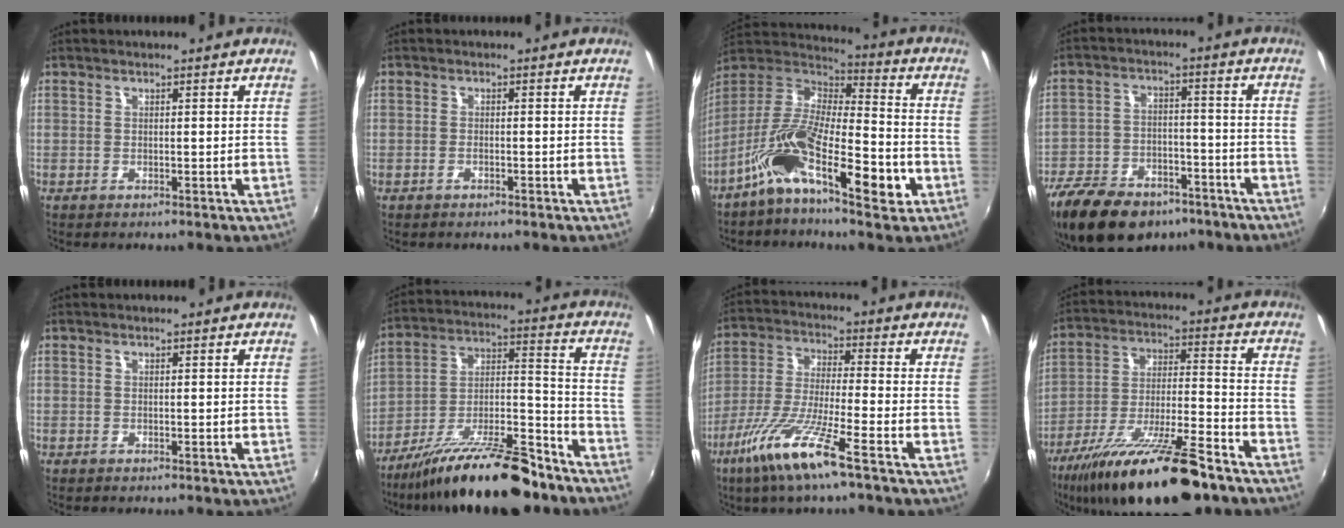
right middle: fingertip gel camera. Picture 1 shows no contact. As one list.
[{"total": 1.1, "force": [-0.8, 0.3, 0.7], "torque": [-0.017, 0.001, -0.018]}, {"total": 18.0, "force": [-8.9, 5.3, 14.7], "torque": [-0.254, -0.008, -0.166]}, {"total": 20.6, "force": [-14.5, 10.4, 10.1], "torque": [-0.228, -0.015, -0.223]}, {"total": 0.0}, {"total": 20.6, "force": [-15.7, 5.3, 12.3], "torque": [-0.214, -0.002, -0.246]}, {"total": 12.6, "force": [-7.3, 0.6, 10.2], "torque": [-0.220, -0.019, -0.143]}, {"total": 22.4, "force": [-16.0, 4.4, 14.9], "torque": [-0.279, -0.041, -0.266]}]